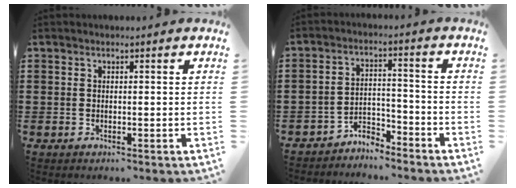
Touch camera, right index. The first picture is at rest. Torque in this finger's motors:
{"motor_torque": [-0.34, 0.37, 0.01, -0.03]}